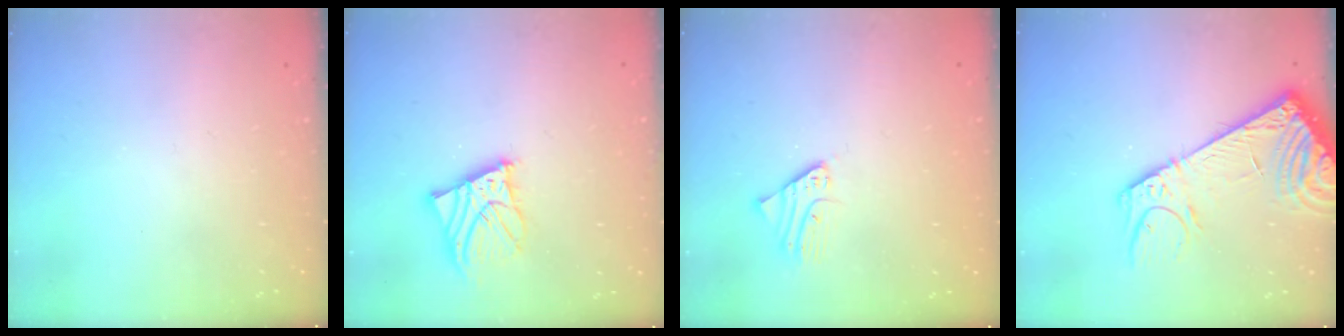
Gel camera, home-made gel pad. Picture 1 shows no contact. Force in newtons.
{"total": 9.3, "press": 9.2, "slide": 1.1}
{"total": 2.5, "press": 2.5, "slide": 0.2}
{"total": 12.0, "press": 11.7, "slide": 2.4}